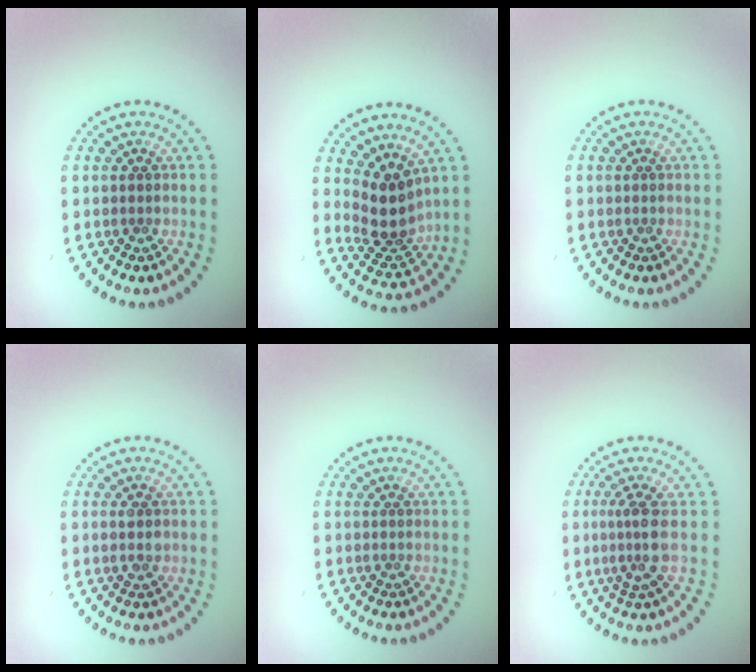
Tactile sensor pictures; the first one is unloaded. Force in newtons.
{"total": 3.9, "press": 3.0, "slide": 2.5}
{"total": 0.0}
{"total": 1.3, "press": 1.3, "slide": 0.1}
{"total": 0.0}
{"total": 2.6, "press": 1.9, "slide": 1.8}